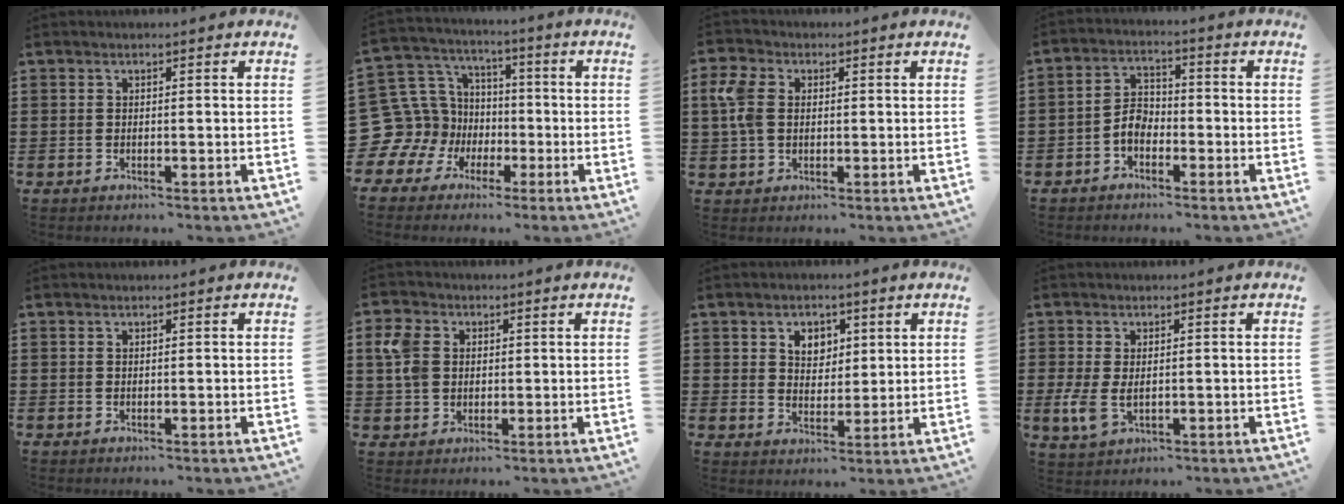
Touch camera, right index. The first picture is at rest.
{"total": 11.3, "force": [-2.7, 10.9, 1.6], "torque": [-0.116, -0.005, -0.040]}
{"total": 5.1, "force": [1.1, 3.5, 3.6], "torque": [-0.102, 0.006, 0.011]}
{"total": 3.9, "force": [-1.8, 2.5, 2.4], "torque": [-0.061, 0.004, -0.041]}
{"total": 0.0}
{"total": 5.4, "force": [1.3, 4.3, 2.9], "torque": [-0.085, 0.011, 0.021]}
{"total": 3.9, "force": [1.9, 3.0, 1.6], "torque": [-0.036, 0.008, 0.031]}
{"total": 3.6, "force": [-0.2, 2.1, 3.0], "torque": [-0.078, -0.005, -0.008]}